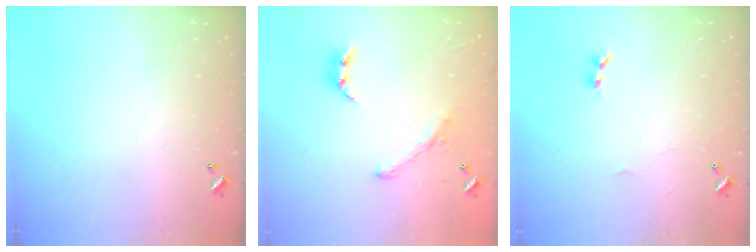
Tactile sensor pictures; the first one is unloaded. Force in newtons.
{"total": 2.0, "press": 1.5, "slide": 1.2}
{"total": 2.1, "press": 2.1, "slide": 0.5}